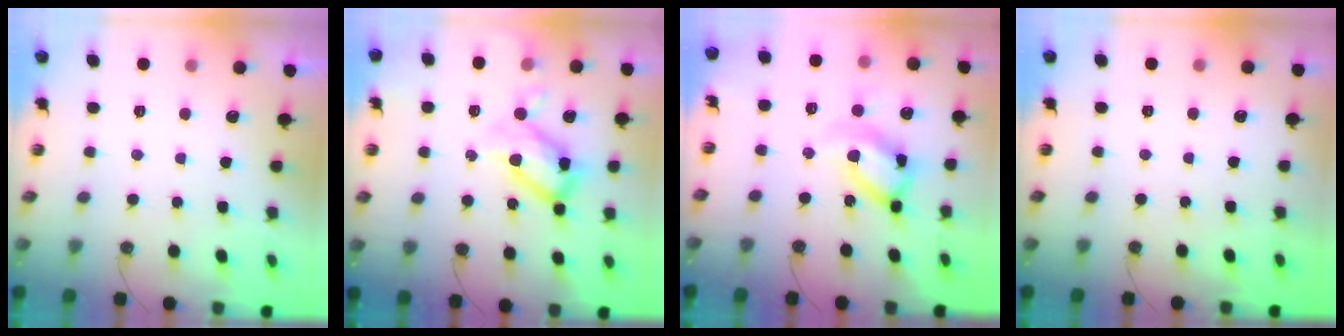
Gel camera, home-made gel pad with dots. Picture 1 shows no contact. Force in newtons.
{"total": 14.0, "press": 13.9, "slide": 1.1}
{"total": 15.7, "press": 15.6, "slide": 1.5}
{"total": 1.2, "press": 1.1, "slide": 0.3}